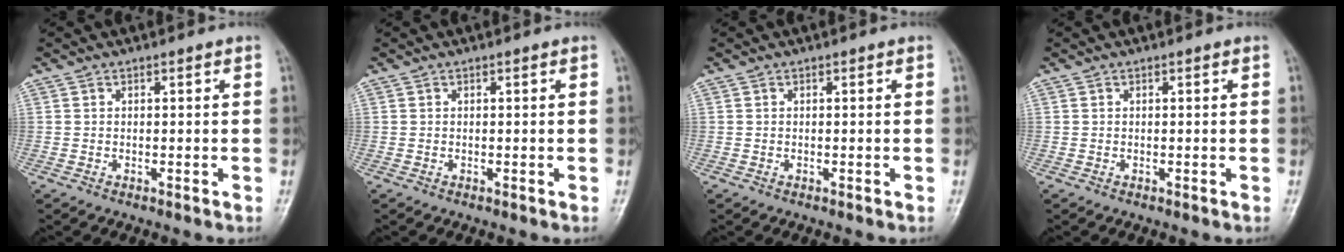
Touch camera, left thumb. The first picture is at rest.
{"total": 0.0}
{"total": 0.0}
{"total": 0.0}